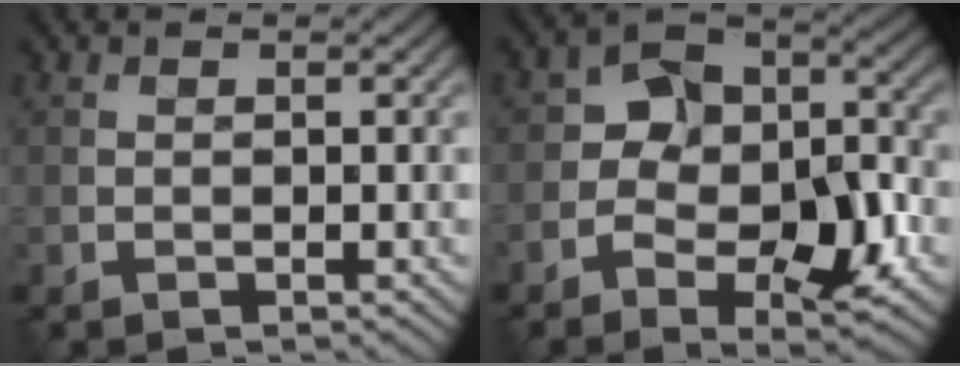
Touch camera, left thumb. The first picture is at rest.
{"total": 10.0, "force": [-3.0, 6.4, 7.1], "torque": [-0.118, -0.003, -0.058]}